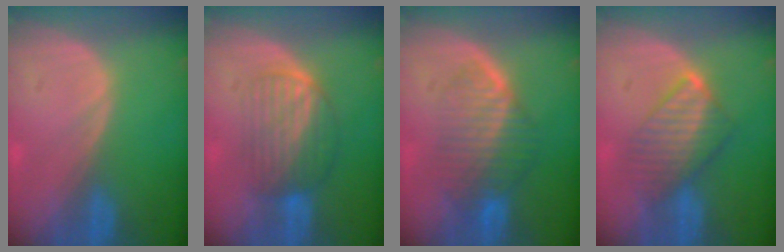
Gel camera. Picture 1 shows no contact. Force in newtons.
{"total": 6.5, "press": 6.3, "slide": 1.6}
{"total": 7.6, "press": 6.9, "slide": 3.2}
{"total": 6.5, "press": 6.4, "slide": 0.6}